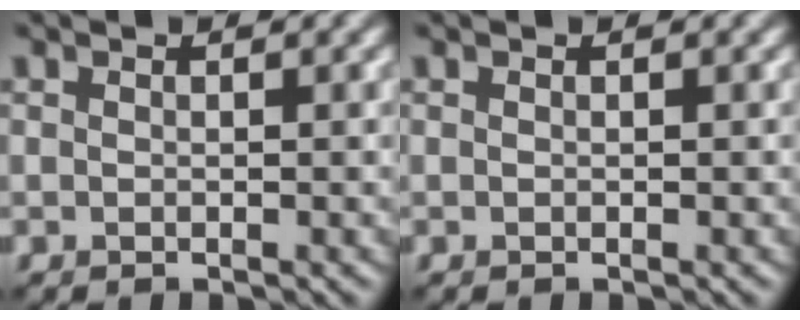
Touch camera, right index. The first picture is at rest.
{"total": 0.0}